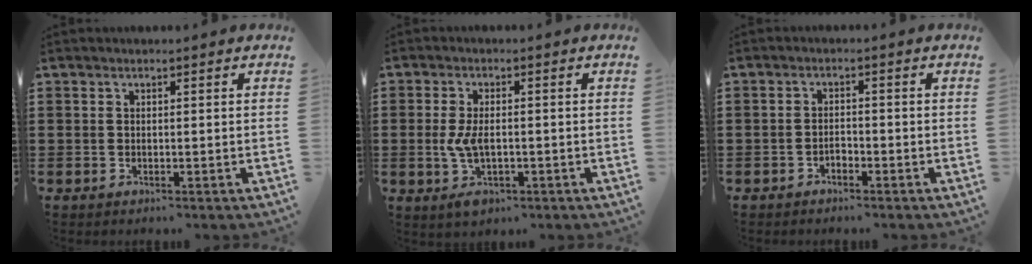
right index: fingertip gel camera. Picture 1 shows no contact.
{"total": 4.5, "force": [-0.8, 2.3, 3.8], "torque": [-0.082, 0.001, -0.017]}
{"total": 1.3, "force": [-1.0, 0.6, 0.6], "torque": [-0.015, -0.001, -0.020]}